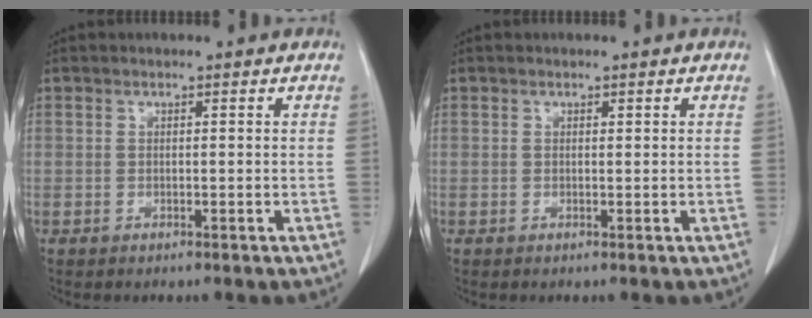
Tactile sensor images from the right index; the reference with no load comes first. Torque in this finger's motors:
{"motor_torque": [-0.14, 0.19, -0.02, 0.00]}